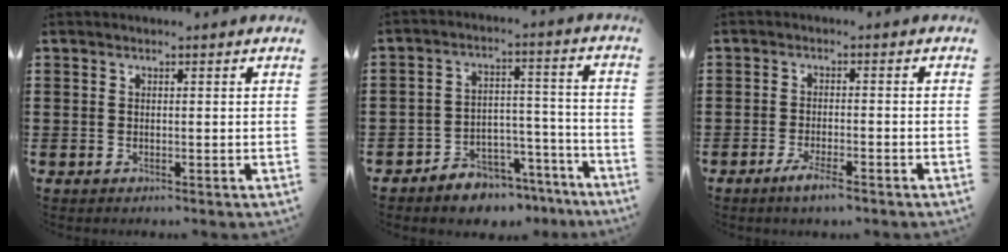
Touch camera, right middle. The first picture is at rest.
{"total": 6.1, "force": [-5.7, 2.0, 0.8], "torque": [-0.012, 0.026, -0.111]}
{"total": 3.3, "force": [-2.3, 0.4, 2.4], "torque": [-0.046, -0.001, -0.042]}